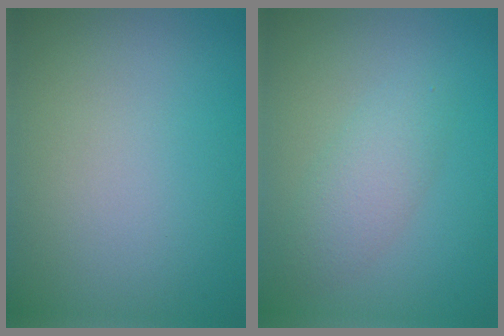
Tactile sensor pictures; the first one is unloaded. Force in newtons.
{"total": 2.7, "press": 2.7, "slide": 0.0}